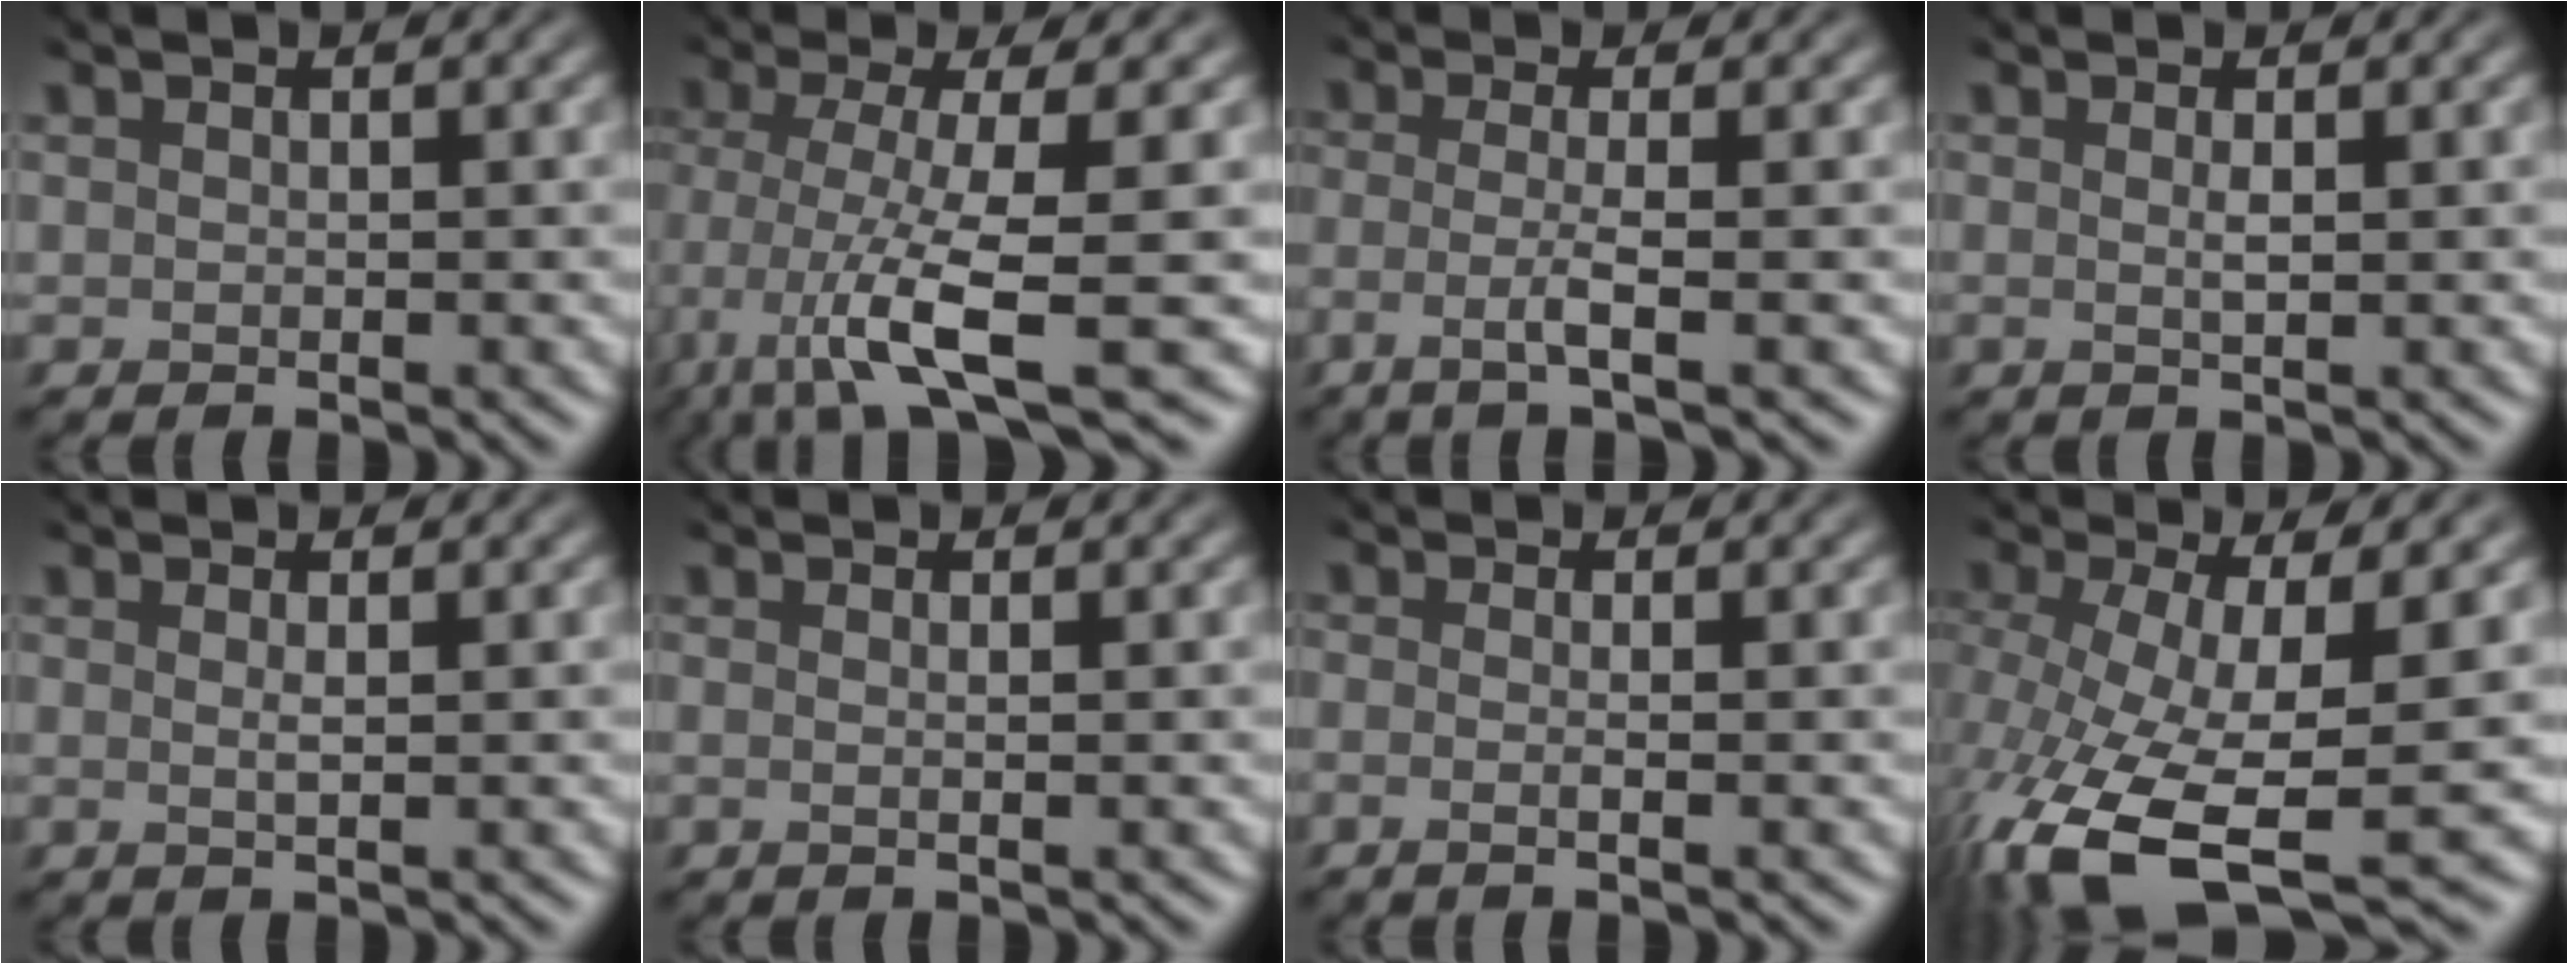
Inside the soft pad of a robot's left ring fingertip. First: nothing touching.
{"total": 8.2, "force": [-3.5, 1.5, 7.3], "torque": [-0.121, -0.015, -0.063]}
{"total": 2.9, "force": [-1.7, 0.4, 2.4], "torque": [-0.042, -0.013, -0.038]}
{"total": 1.0, "force": [0.2, 0.3, 0.9], "torque": [-0.008, 0.000, -0.009]}
{"total": 1.1, "force": [0.4, 0.4, 0.9], "torque": [-0.002, 0.002, -0.009]}
{"total": 1.3, "force": [0.5, 0.6, 1.1], "torque": [0.010, 0.005, -0.021]}
{"total": 1.2, "force": [-0.5, 0.3, 1.1], "torque": [-0.013, -0.007, -0.029]}
{"total": 12.2, "force": [-5.0, 4.4, 10.3], "torque": [-0.211, -0.040, -0.078]}